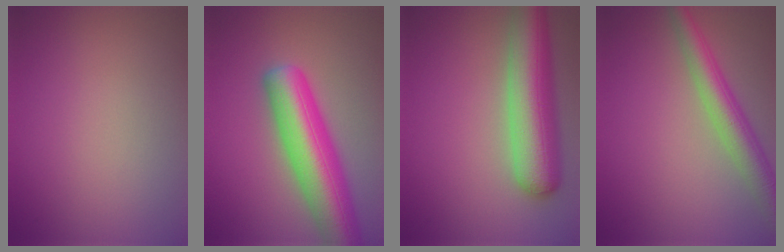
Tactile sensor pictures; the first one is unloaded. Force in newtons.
{"total": 9.1, "press": 9.1, "slide": 0.6}
{"total": 8.1, "press": 8.1, "slide": 0.4}
{"total": 5.0, "press": 5.0, "slide": 0.2}